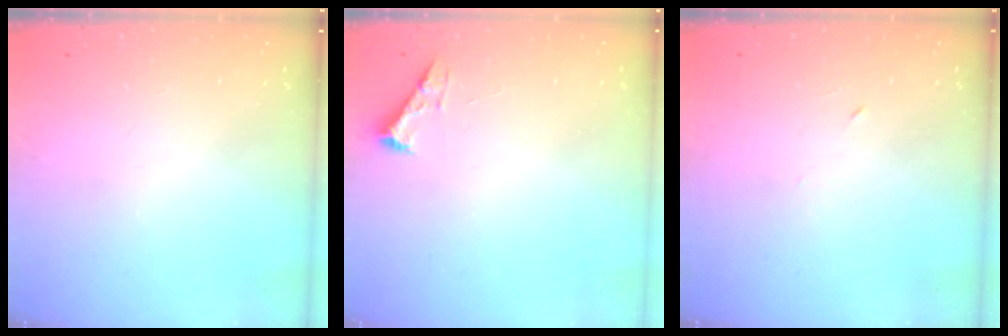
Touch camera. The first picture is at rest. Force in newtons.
{"total": 2.5, "press": 2.5, "slide": 0.3}
{"total": 2.7, "press": 2.5, "slide": 1.0}